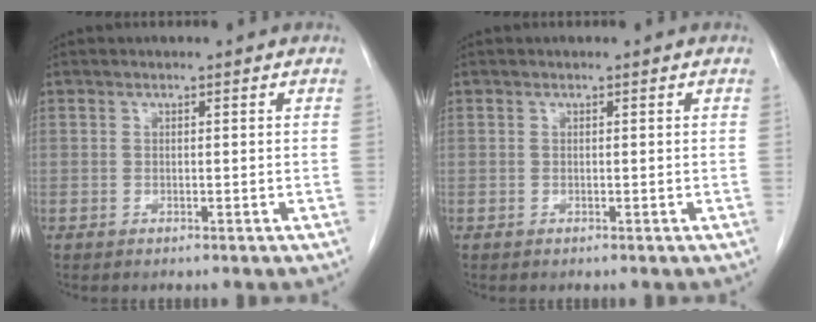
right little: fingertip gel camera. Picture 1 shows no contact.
{"total": 0.0}